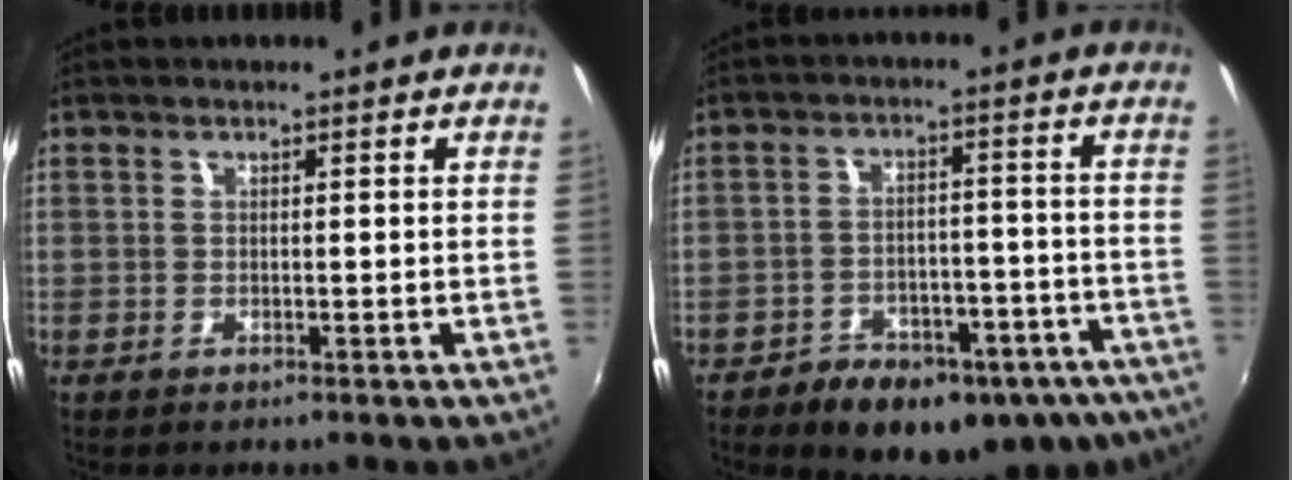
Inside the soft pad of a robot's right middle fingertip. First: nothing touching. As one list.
[{"total": 20.1, "force": [-14.2, 10.2, 10.0], "torque": [-0.172, 0.005, -0.165]}]